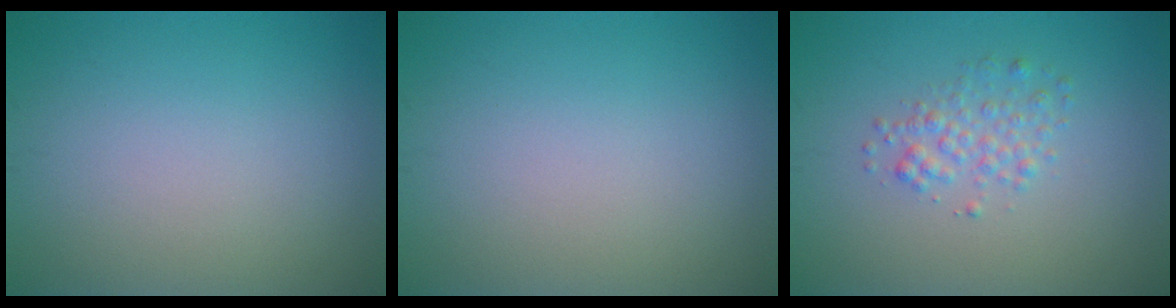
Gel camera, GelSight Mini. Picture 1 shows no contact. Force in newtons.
{"total": 0.0}
{"total": 2.0, "press": 2.0, "slide": 0.1}